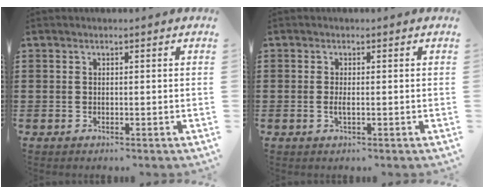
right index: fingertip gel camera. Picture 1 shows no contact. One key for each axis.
{"total": 1.2, "fx": -0.2, "fy": 0.3, "fz": 1.2, "tx": -0.022, "ty": 0.000, "tz": -0.004}